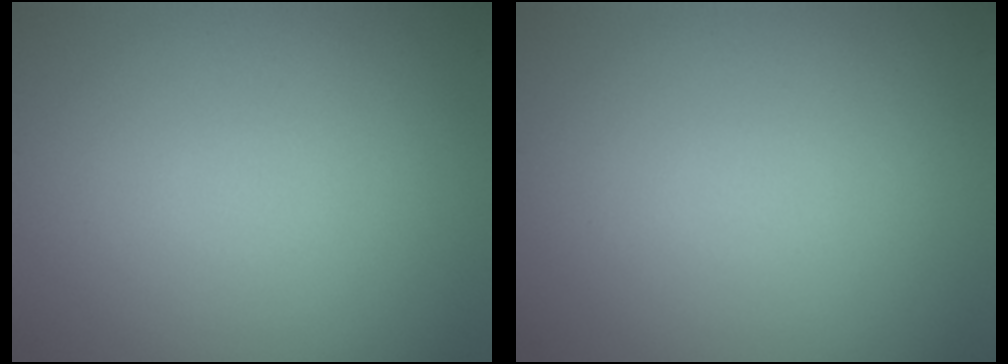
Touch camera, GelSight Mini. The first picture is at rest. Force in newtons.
{"total": 0.0}